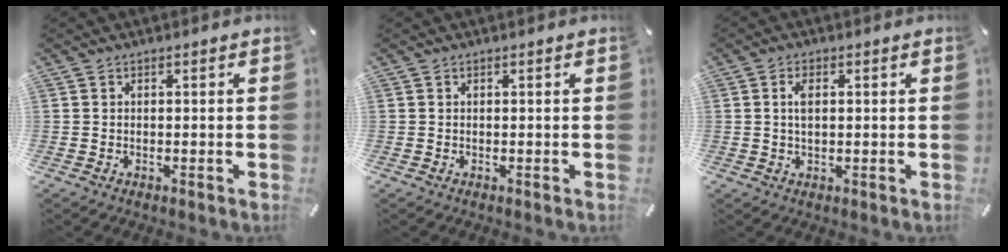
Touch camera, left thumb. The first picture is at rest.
{"total": 0.0}
{"total": 3.2, "force": [0.6, 1.7, 2.7], "torque": [-0.065, 0.005, 0.005]}